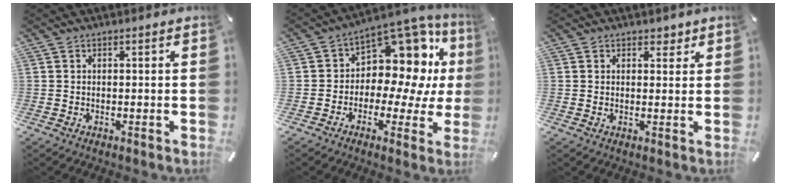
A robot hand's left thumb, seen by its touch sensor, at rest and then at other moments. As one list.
[{"total": 12.5, "force": [4.5, 8.5, 8.0], "torque": [-0.107, -0.056, 0.078]}, {"total": 2.3, "force": [1.6, 1.6, 0.6], "torque": [0.011, -0.007, 0.023]}]